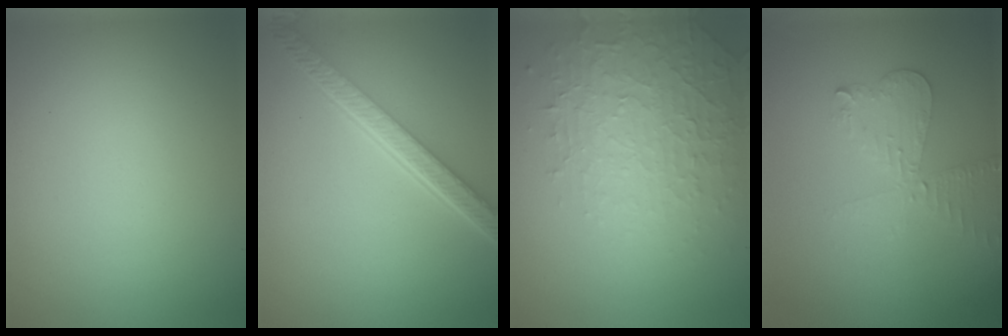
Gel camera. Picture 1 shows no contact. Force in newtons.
{"total": 5.3, "press": 3.9, "slide": 3.5}
{"total": 4.5, "press": 3.3, "slide": 3.1}
{"total": 3.0, "press": 2.8, "slide": 1.1}